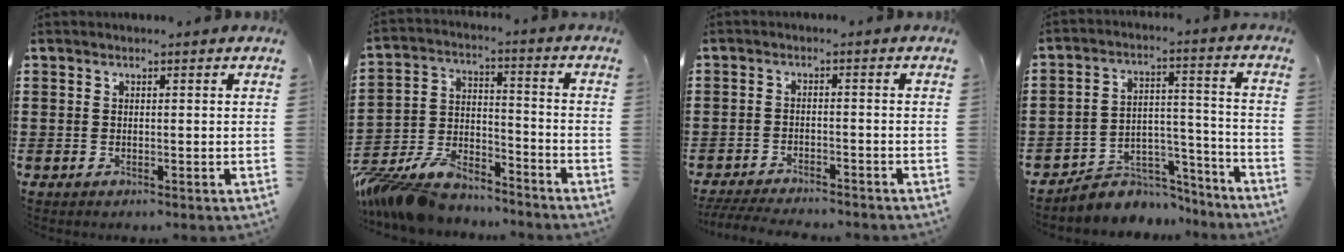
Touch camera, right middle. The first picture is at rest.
{"total": 10.0, "force": [-9.1, 2.8, 3.0], "torque": [-0.076, 0.012, -0.183]}
{"total": 3.5, "force": [-3.4, 0.2, 0.7], "torque": [-0.019, -0.003, -0.071]}
{"total": 5.7, "force": [-4.9, 2.9, 0.5], "torque": [-0.008, 0.019, -0.094]}